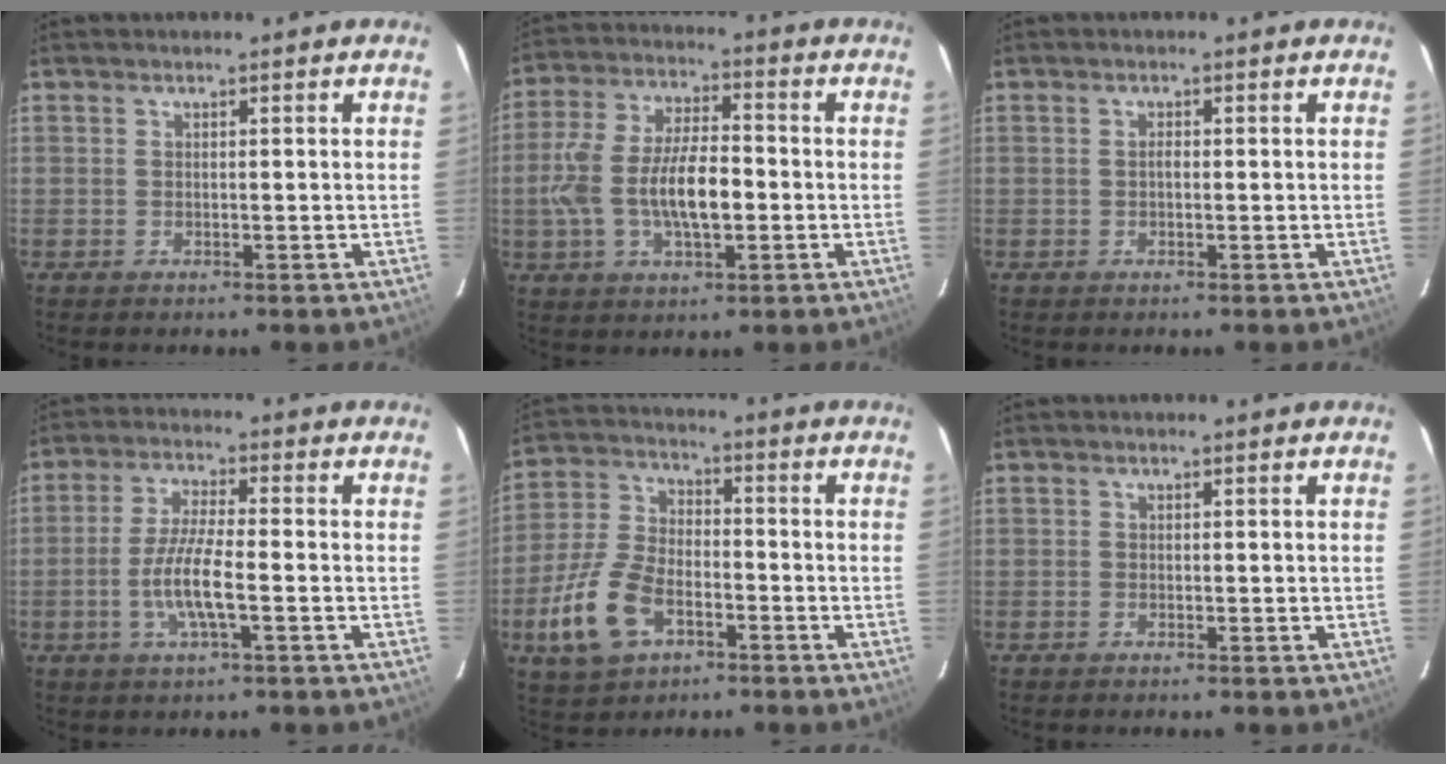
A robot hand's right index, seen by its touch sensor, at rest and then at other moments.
{"total": 13.1, "force": [-2.2, 5.2, 11.8], "torque": [-0.238, 0.002, -0.038]}
{"total": 0.6, "force": [-0.1, 0.4, 0.5], "torque": [-0.007, 0.004, -0.004]}
{"total": 7.7, "force": [-2.3, 1.0, 7.3], "torque": [-0.147, -0.003, -0.045]}
{"total": 12.9, "force": [-5.8, 7.3, 8.9], "torque": [-0.210, 0.001, -0.109]}
{"total": 0.0}